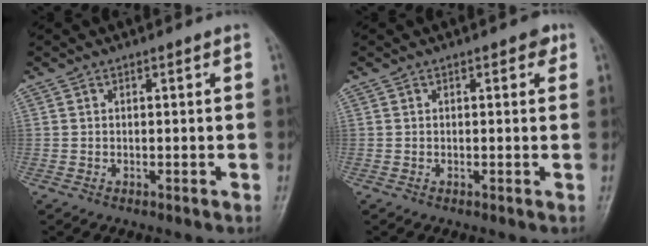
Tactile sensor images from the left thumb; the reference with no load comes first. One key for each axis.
{"total": 1.7, "fx": 0.8, "fy": 1.0, "fz": 1.1, "tx": -0.003, "ty": 0.000, "tz": 0.006}